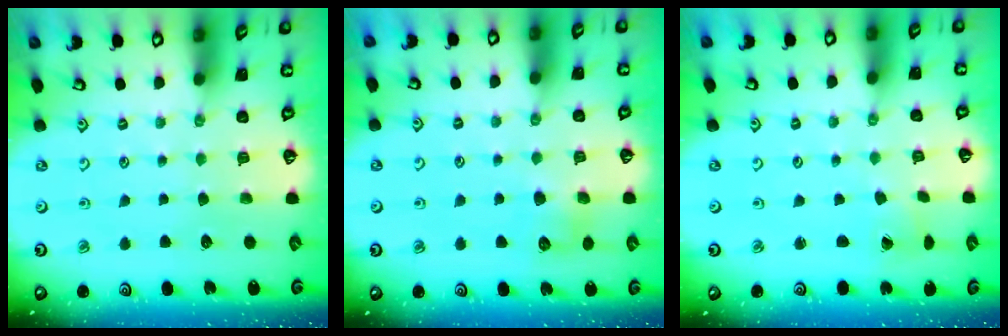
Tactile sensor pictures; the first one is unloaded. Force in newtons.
{"total": 7.1, "press": 7.0, "slide": 0.6}
{"total": 2.5, "press": 2.5, "slide": 0.1}